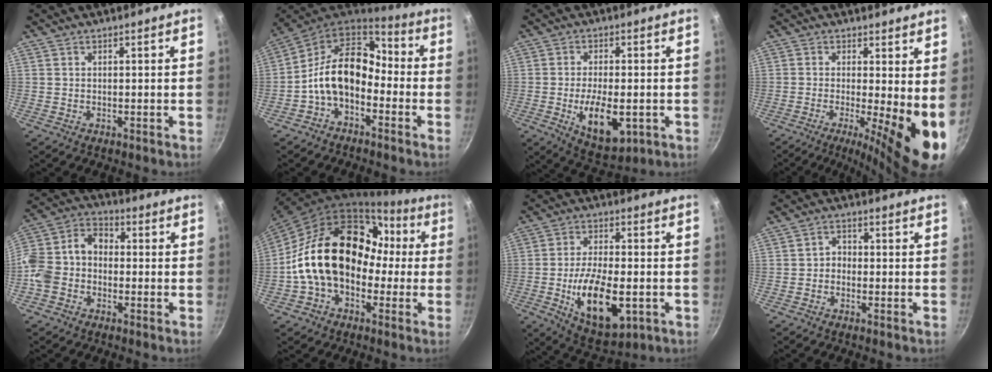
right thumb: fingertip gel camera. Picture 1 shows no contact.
{"total": 14.0, "force": [-3.1, 9.5, 9.8], "torque": [-0.150, 0.057, -0.078]}
{"total": 11.2, "force": [-2.6, 5.4, 9.5], "torque": [-0.143, 0.000, -0.028]}
{"total": 10.6, "force": [-0.9, 2.3, 10.3], "torque": [-0.141, -0.016, -0.015]}
{"total": 12.2, "force": [-2.8, 9.3, 7.3], "torque": [-0.122, 0.053, -0.073]}
{"total": 21.4, "force": [-0.3, 15.3, 15.0], "torque": [-0.221, 0.066, -0.008]}
{"total": 15.5, "force": [-3.6, 7.3, 13.2], "torque": [-0.215, 0.008, -0.051]}
{"total": 2.4, "force": [-0.8, 2.0, 1.1], "torque": [-0.007, 0.015, -0.021]}